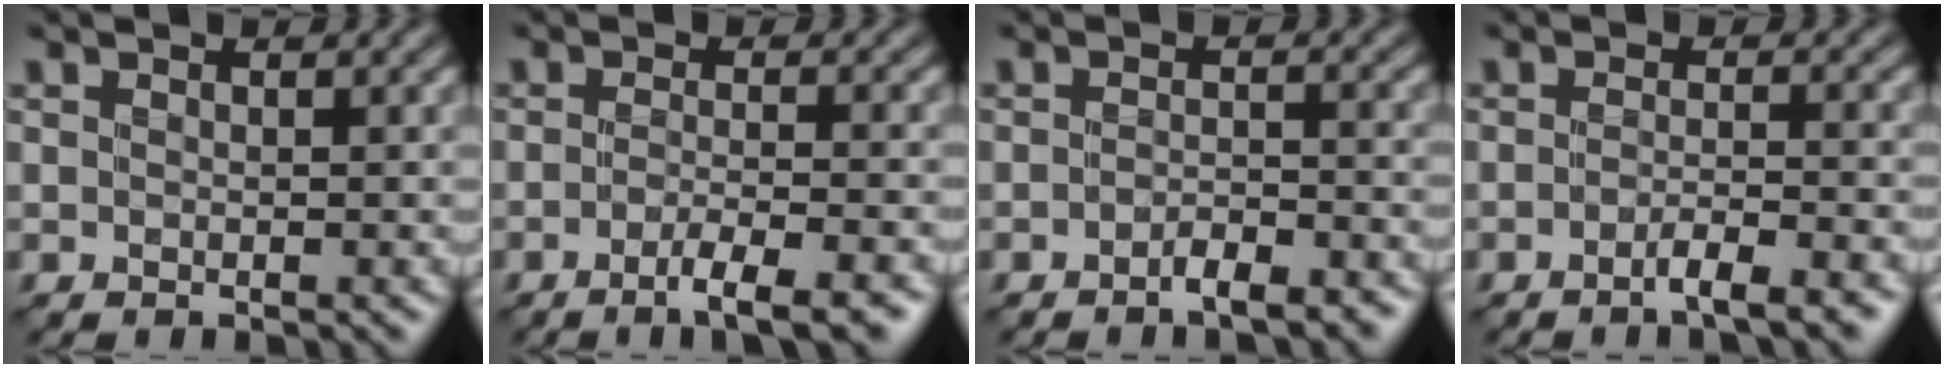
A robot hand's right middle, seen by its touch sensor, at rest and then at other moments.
{"total": 4.1, "force": [-2.4, 0.7, 3.2], "torque": [-0.048, 0.002, -0.045]}
{"total": 2.5, "force": [-1.9, 0.6, 1.5], "torque": [-0.027, 0.004, -0.035]}
{"total": 2.8, "force": [-1.7, 0.4, 2.1], "torque": [-0.029, 0.006, -0.040]}